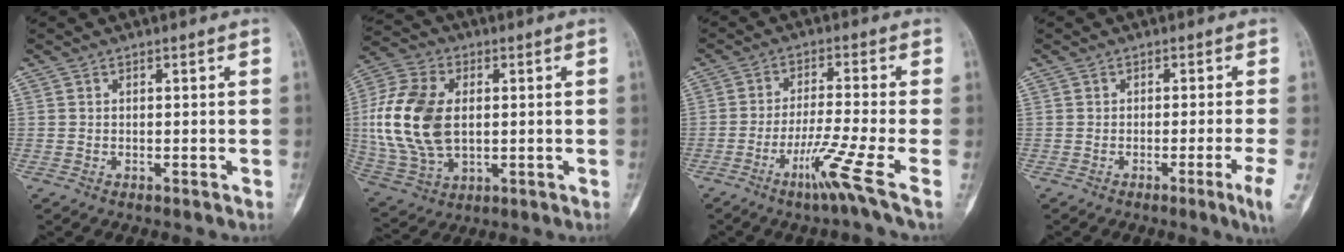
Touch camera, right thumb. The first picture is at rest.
{"total": 17.8, "force": [1.1, 11.5, 13.6], "torque": [-0.281, 0.000, 0.026]}
{"total": 8.9, "force": [-4.4, -1.3, 7.6], "torque": [-0.153, 0.004, -0.085]}
{"total": 4.4, "force": [-1.8, -0.7, 3.9], "torque": [-0.065, -0.007, -0.028]}